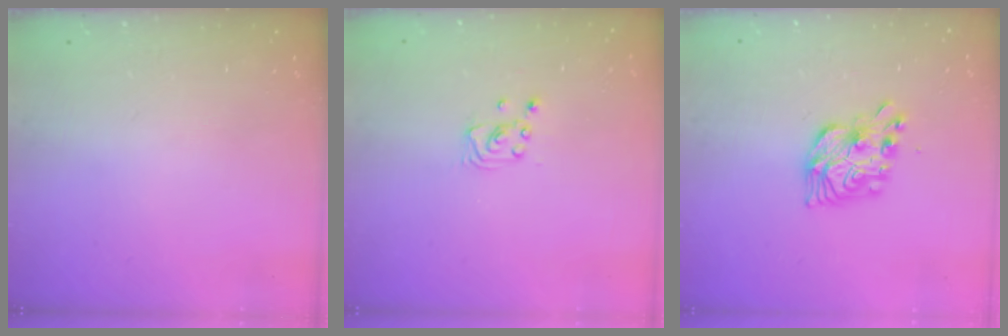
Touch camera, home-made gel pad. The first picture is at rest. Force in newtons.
{"total": 2.2, "press": 2.2, "slide": 0.2}
{"total": 11.5, "press": 11.5, "slide": 0.4}